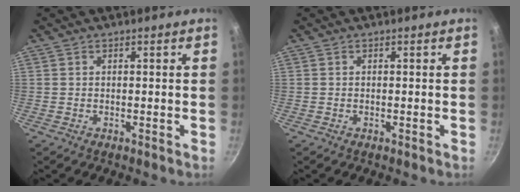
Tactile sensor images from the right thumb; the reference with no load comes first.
{"total": 0.0}